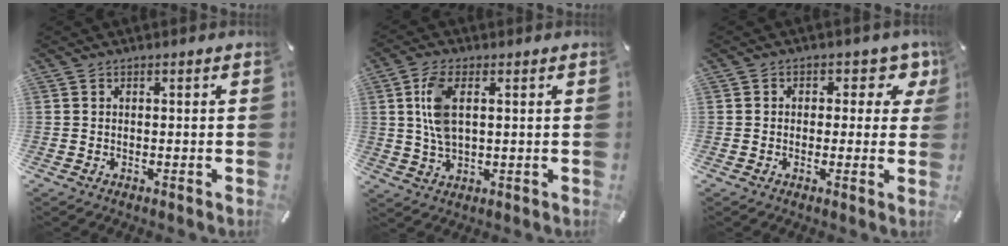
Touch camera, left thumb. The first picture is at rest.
{"total": 7.3, "force": [1.6, 3.5, 6.3], "torque": [-0.149, 0.001, 0.022]}
{"total": 5.7, "force": [1.3, 4.4, 3.4], "torque": [-0.036, -0.004, 0.016]}